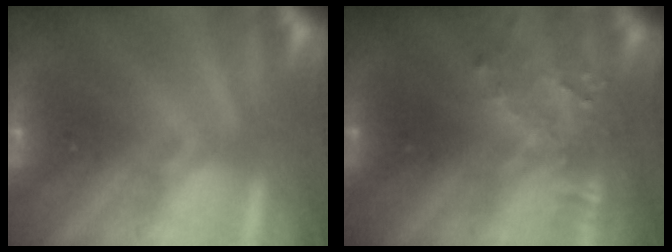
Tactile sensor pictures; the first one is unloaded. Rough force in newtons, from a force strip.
{"total": 3.4}